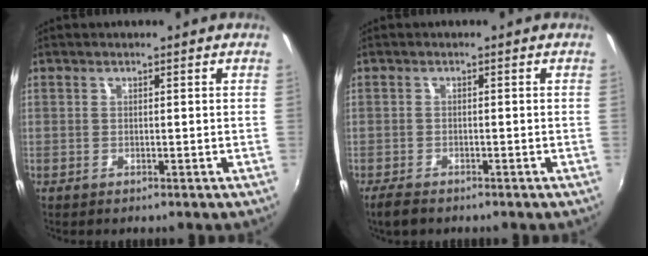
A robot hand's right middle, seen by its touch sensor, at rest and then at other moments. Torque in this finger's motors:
{"motor_torque": [0.01, -0.01, 0.00, 0.02]}